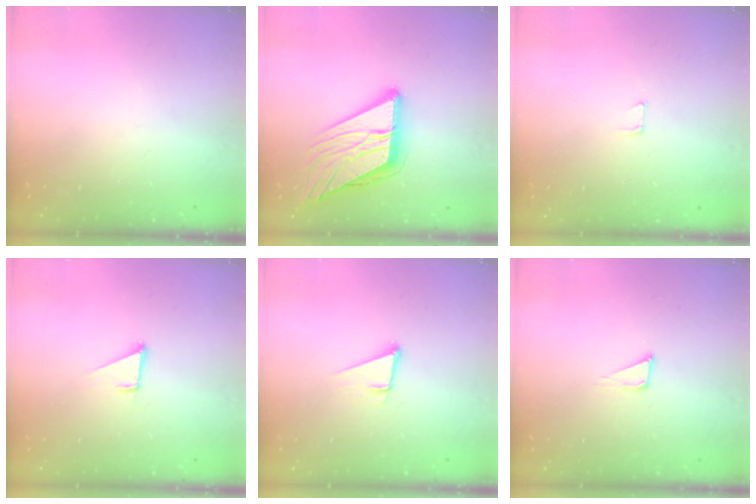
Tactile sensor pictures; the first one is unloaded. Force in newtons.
{"total": 17.6, "press": 17.5, "slide": 2.0}
{"total": 4.3, "press": 4.3, "slide": 0.4}
{"total": 1.9, "press": 1.9, "slide": 0.1}
{"total": 4.8, "press": 3.6, "slide": 3.1}
{"total": 3.4, "press": 3.3, "slide": 0.9}